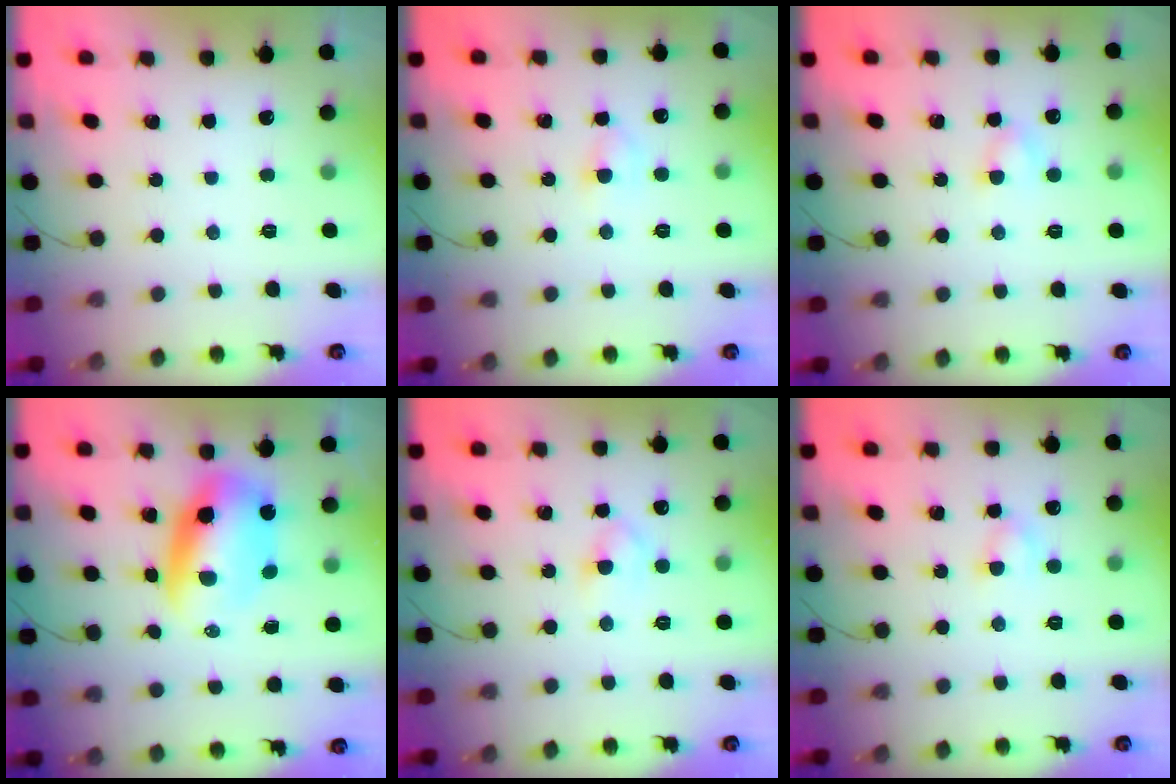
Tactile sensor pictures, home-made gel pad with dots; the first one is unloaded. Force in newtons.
{"total": 3.4, "press": 3.3, "slide": 1.1}
{"total": 3.1, "press": 3.0, "slide": 0.7}
{"total": 10.8, "press": 10.4, "slide": 2.7}
{"total": 3.5, "press": 3.2, "slide": 1.3}
{"total": 4.0, "press": 3.8, "slide": 1.2}